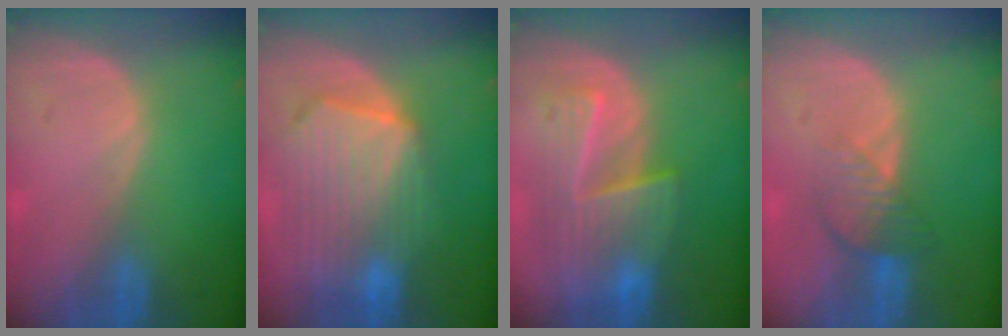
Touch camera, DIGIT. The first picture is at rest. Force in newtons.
{"total": 10.7, "press": 9.4, "slide": 5.2}
{"total": 8.9, "press": 8.1, "slide": 3.7}
{"total": 4.5, "press": 3.9, "slide": 2.3}